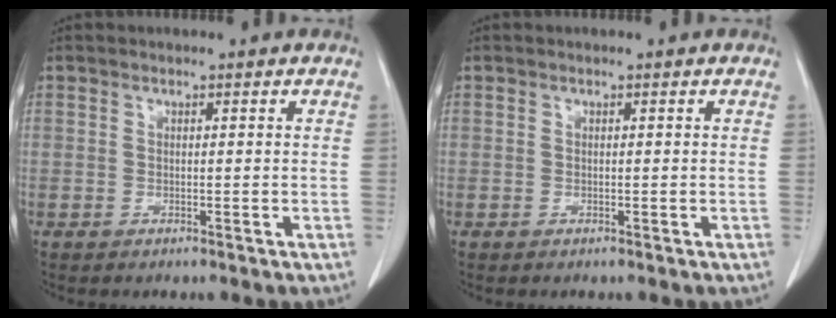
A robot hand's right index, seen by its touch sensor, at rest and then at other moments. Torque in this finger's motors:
{"motor_torque": [0.00, 0.00, 0.01, 0.00]}